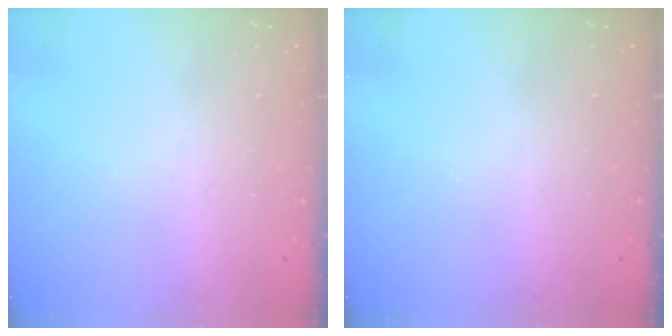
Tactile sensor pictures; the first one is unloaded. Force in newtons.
{"total": 0.0}